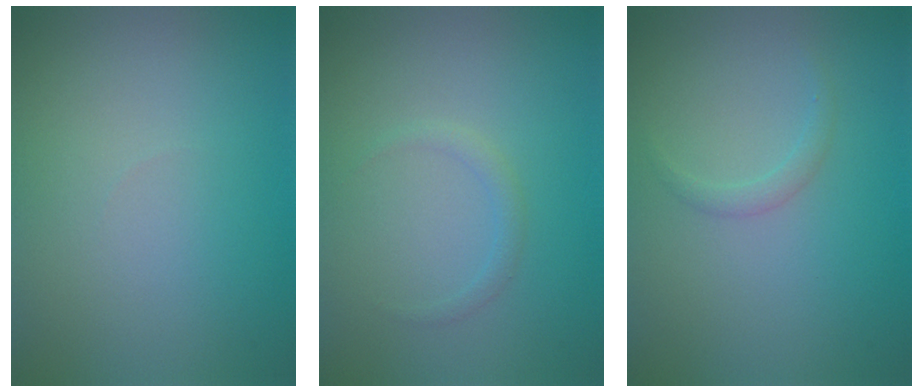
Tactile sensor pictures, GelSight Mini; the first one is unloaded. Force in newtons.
{"total": 0.9, "press": 0.9, "slide": 0.1}
{"total": 1.0, "press": 1.0, "slide": 0.0}